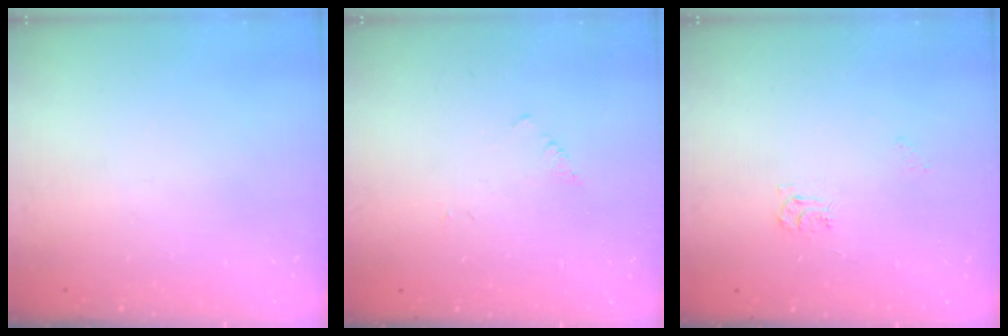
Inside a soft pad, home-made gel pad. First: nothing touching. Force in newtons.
{"total": 1.0, "press": 0.9, "slide": 0.2}
{"total": 3.9, "press": 3.9, "slide": 0.6}